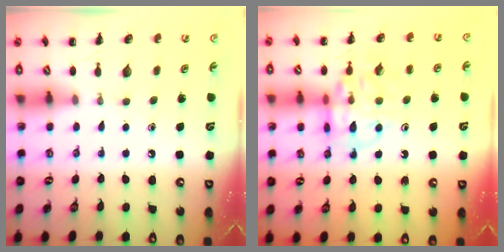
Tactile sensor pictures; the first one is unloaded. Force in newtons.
{"total": 12.7, "press": 12.6, "slide": 1.6}